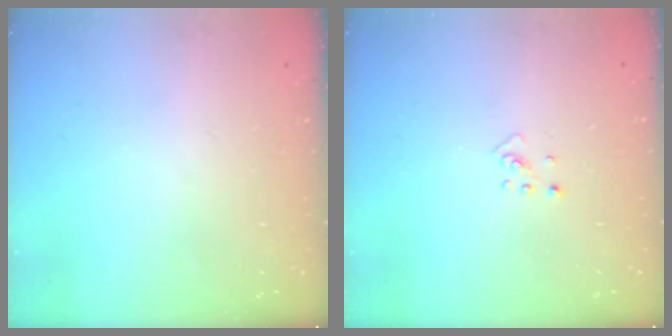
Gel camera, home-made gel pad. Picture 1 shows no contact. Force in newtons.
{"total": 2.5, "press": 2.4, "slide": 0.5}